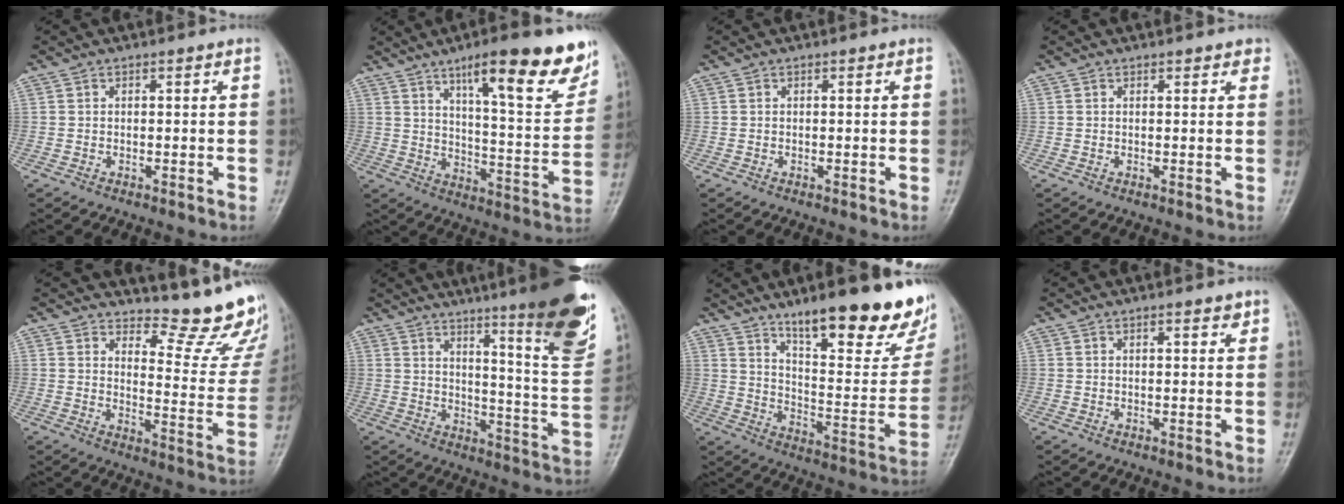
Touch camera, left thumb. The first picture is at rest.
{"total": 20.1, "force": [12.4, 4.4, 15.2], "torque": [-0.183, -0.059, 0.189]}
{"total": 0.0}
{"total": 1.6, "force": [1.2, 0.7, 0.8], "torque": [-0.001, -0.003, 0.009]}
{"total": 17.4, "force": [14.9, 4.9, 7.5], "torque": [-0.052, -0.148, 0.183]}
{"total": 23.9, "force": [15.6, 2.9, 17.8], "torque": [-0.225, -0.090, 0.212]}
{"total": 25.3, "force": [16.6, 7.0, 17.8], "torque": [-0.206, -0.085, 0.253]}
{"total": 1.9, "force": [1.3, 0.6, 1.3], "torque": [-0.016, -0.006, 0.016]}